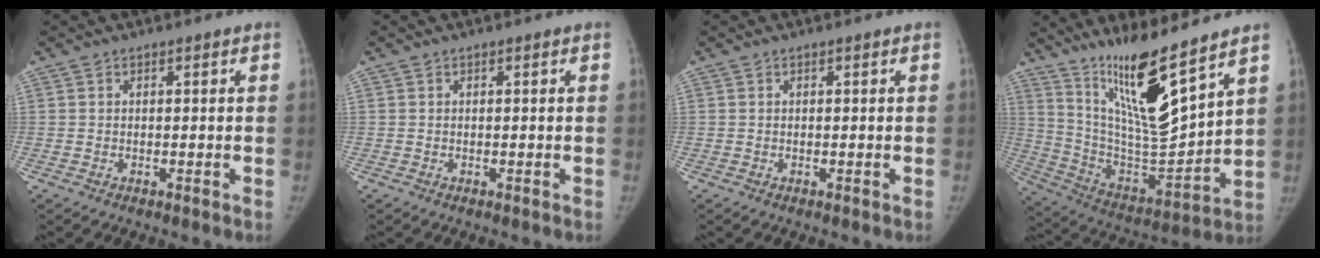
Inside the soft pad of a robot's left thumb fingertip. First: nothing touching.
{"total": 0.0}
{"total": 0.0}
{"total": 18.3, "force": [12.6, 2.4, 13.0], "torque": [-0.200, -0.084, 0.242]}